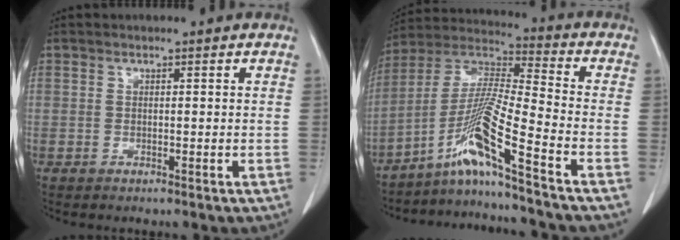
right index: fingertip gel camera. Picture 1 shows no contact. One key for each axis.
{"total": 11.7, "fx": -7.3, "fy": -2.5, "fz": 8.7, "tx": -0.183, "ty": -0.002, "tz": -0.143}